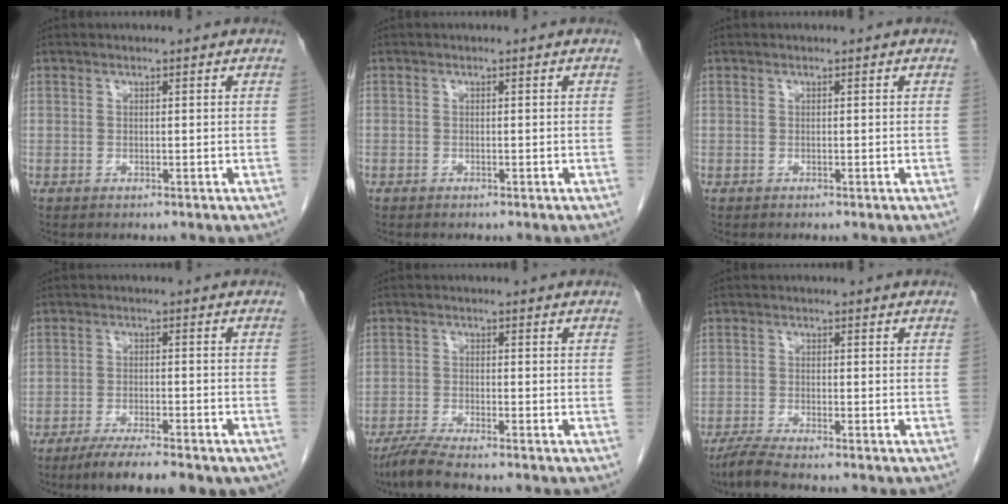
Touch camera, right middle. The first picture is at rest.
{"total": 0.5, "force": [-0.4, 0.3, 0.0], "torque": [-0.006, 0.003, -0.009]}
{"total": 0.0}
{"total": 10.5, "force": [-8.0, 2.0, 6.5], "torque": [-0.093, -0.015, -0.116]}
{"total": 4.4, "force": [-3.7, -0.5, 2.2], "torque": [-0.052, -0.018, -0.076]}
{"total": 3.5, "force": [-3.1, -0.4, 1.7], "torque": [-0.044, -0.015, -0.063]}